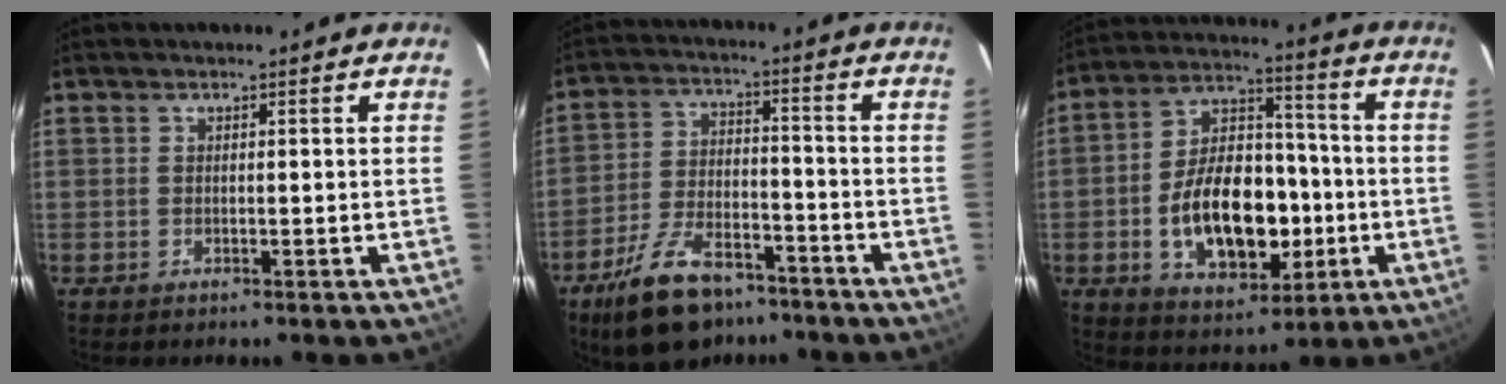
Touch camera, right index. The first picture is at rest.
{"total": 15.4, "force": [-11.0, 6.9, 8.2], "torque": [-0.172, -0.006, -0.182]}
{"total": 17.9, "force": [-3.9, 10.6, 13.8], "torque": [-0.260, 0.023, -0.048]}